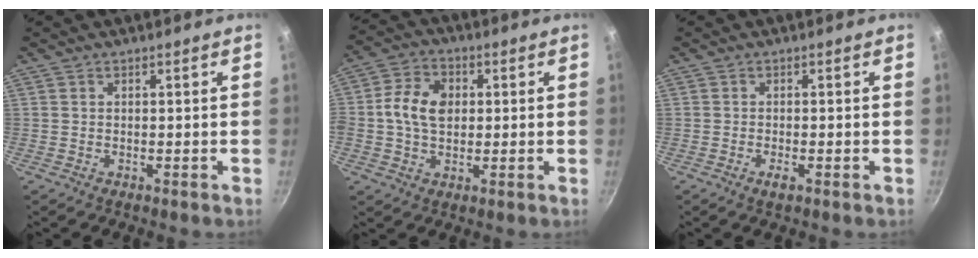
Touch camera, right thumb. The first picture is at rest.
{"total": 8.8, "force": [0.7, 6.3, 6.1], "torque": [-0.099, 0.014, 0.001]}
{"total": 1.7, "force": [-0.9, 0.4, 1.4], "torque": [-0.032, -0.002, -0.017]}